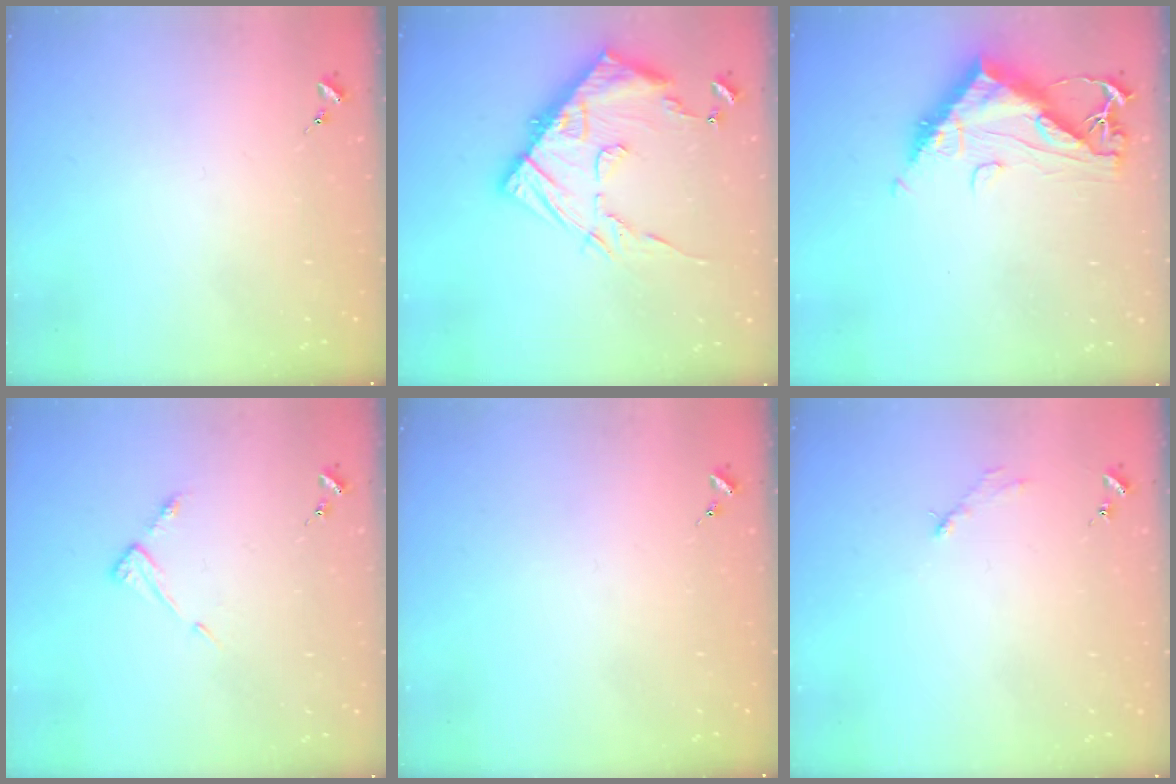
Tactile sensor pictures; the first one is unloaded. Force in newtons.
{"total": 17.0, "press": 16.9, "slide": 1.5}
{"total": 13.4, "press": 13.4, "slide": 1.2}
{"total": 5.3, "press": 5.3, "slide": 0.4}
{"total": 0.0}
{"total": 2.6, "press": 2.6, "slide": 0.3}